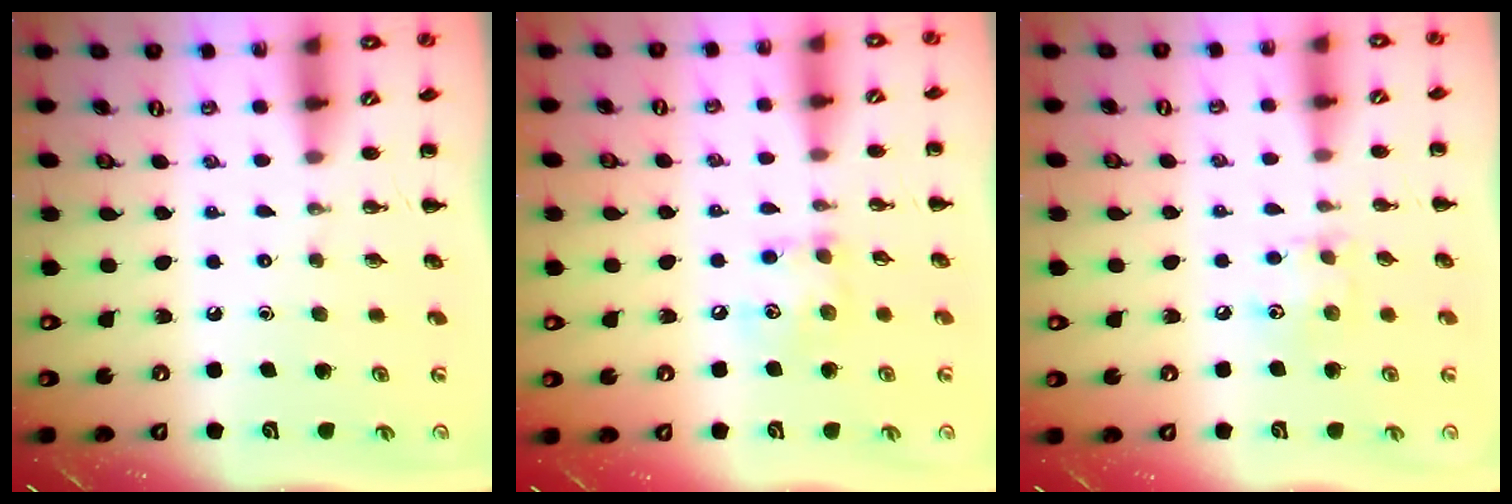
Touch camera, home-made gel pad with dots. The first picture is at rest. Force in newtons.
{"total": 8.0, "press": 8.0, "slide": 1.1}
{"total": 6.6, "press": 6.6, "slide": 1.1}